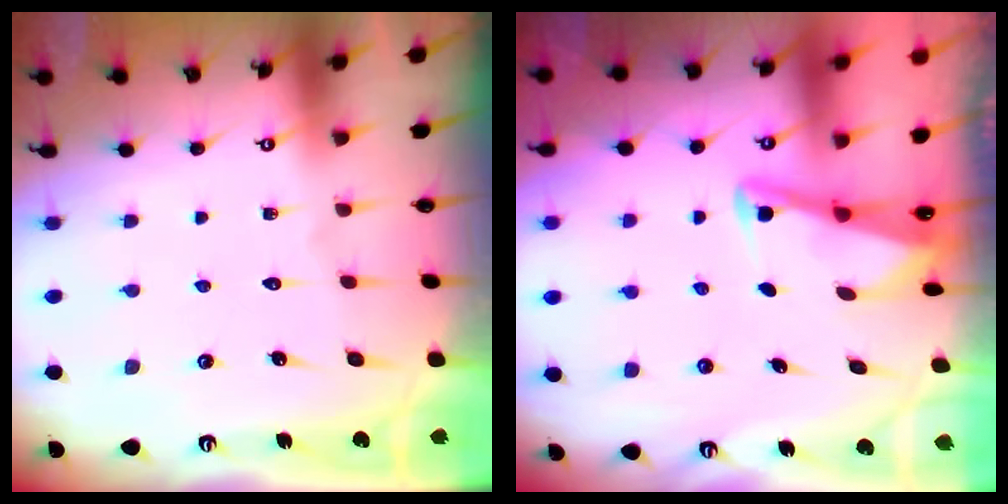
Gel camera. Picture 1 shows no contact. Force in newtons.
{"total": 2.9, "press": 2.8, "slide": 0.4}